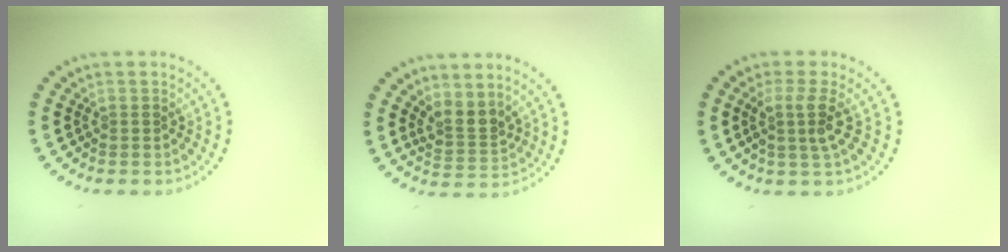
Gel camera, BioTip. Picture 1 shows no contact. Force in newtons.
{"total": 2.5, "press": 1.9, "slide": 1.7}
{"total": 2.7, "press": 2.0, "slide": 1.8}